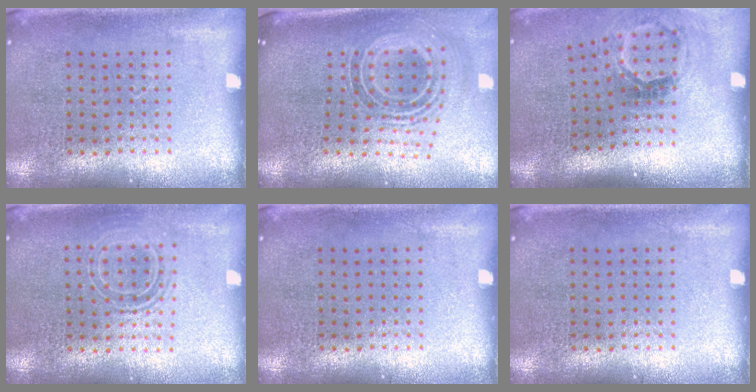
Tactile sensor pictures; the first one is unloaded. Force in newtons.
{"total": 1.5, "press": 1.2, "slide": 0.9}
{"total": 1.9, "press": 1.2, "slide": 1.5}
{"total": 1.5, "press": 1.2, "slide": 0.9}
{"total": 0.0}
{"total": 0.0}